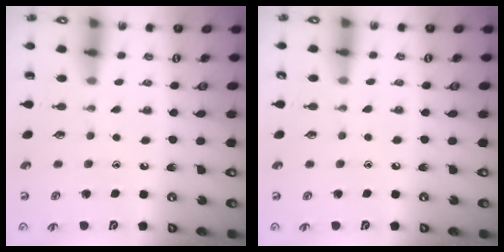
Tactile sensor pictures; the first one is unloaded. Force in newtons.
{"total": 4.3, "press": 4.2, "slide": 0.7}